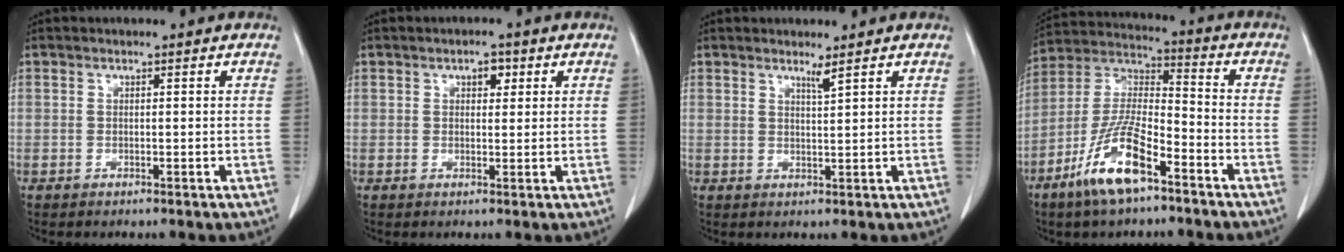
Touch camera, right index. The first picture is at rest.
{"total": 2.2, "force": [1.1, 1.2, 1.5], "torque": [-0.018, 0.002, 0.015]}
{"total": 1.6, "force": [1.3, -0.5, 0.8], "torque": [-0.017, -0.012, 0.025]}
{"total": 12.9, "force": [-7.4, 3.5, 10.0], "torque": [-0.210, -0.006, -0.140]}